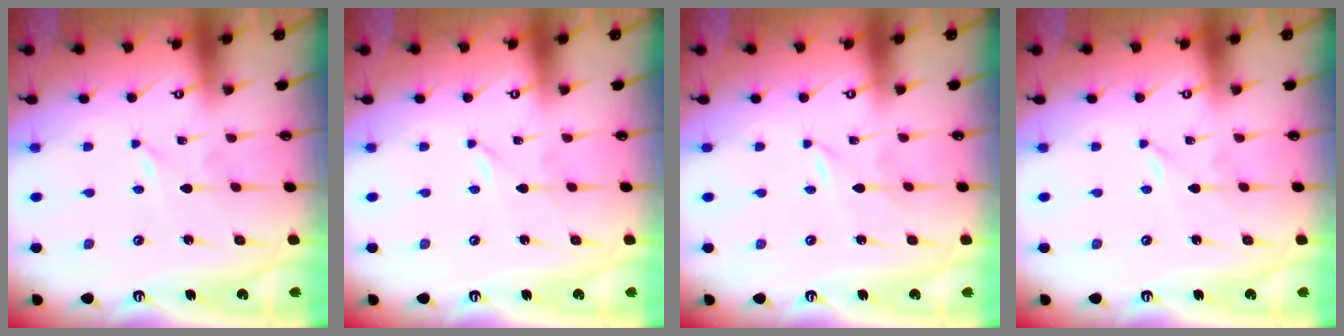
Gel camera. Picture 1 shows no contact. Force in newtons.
{"total": 0.0}
{"total": 0.0}
{"total": 0.0}